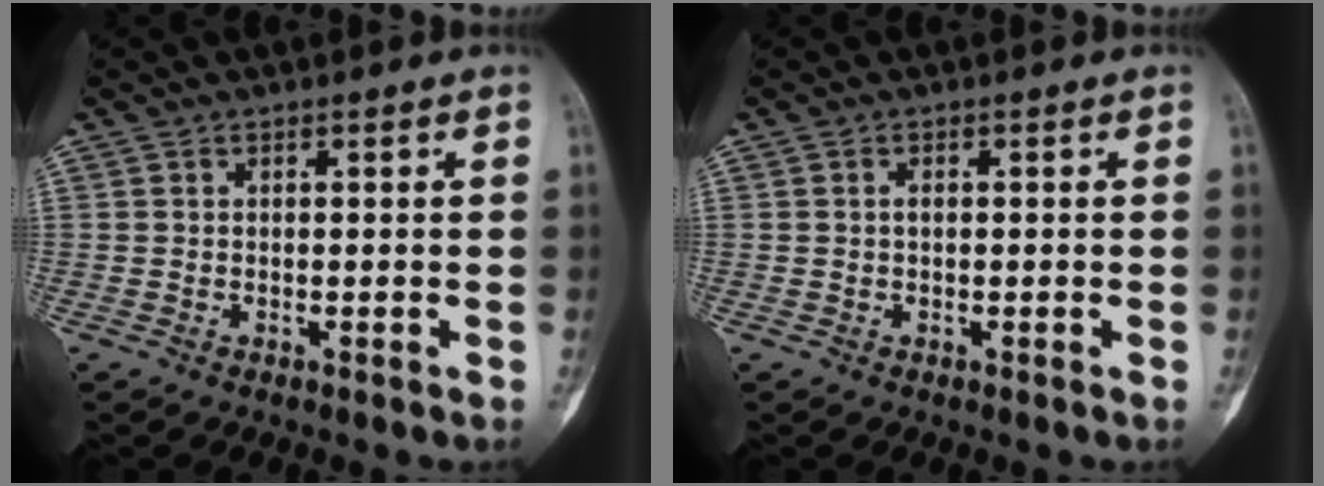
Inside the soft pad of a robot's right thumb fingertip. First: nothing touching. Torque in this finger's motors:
{"motor_torque": [0.07, 0.27, -0.08, 0.01, -0.02]}